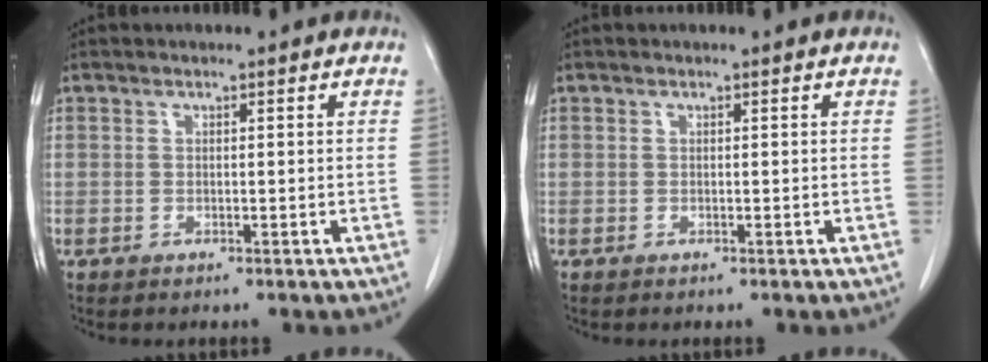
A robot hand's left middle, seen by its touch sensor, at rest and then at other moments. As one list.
[{"total": 0.0}]